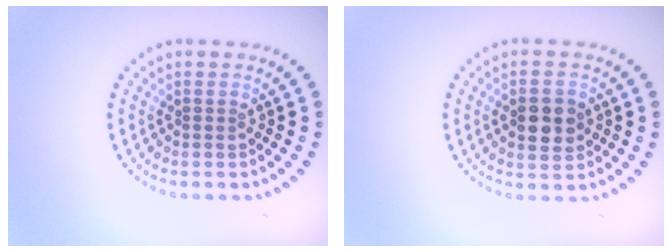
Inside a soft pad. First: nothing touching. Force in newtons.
{"total": 3.3, "press": 3.3, "slide": 0.1}